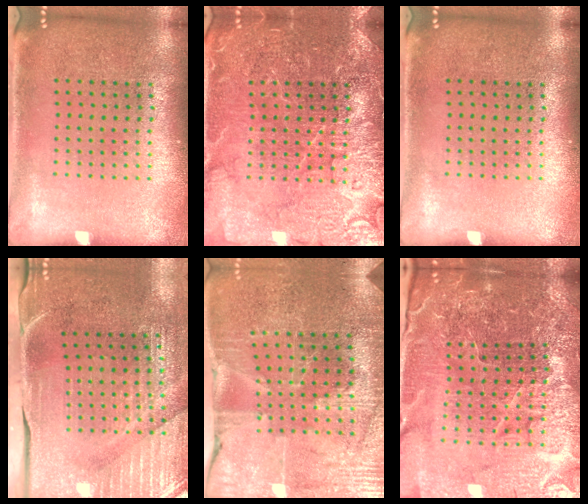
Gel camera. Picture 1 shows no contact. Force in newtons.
{"total": 4.3, "press": 4.3, "slide": 0.6}
{"total": 0.0}
{"total": 4.4, "press": 4.0, "slide": 1.9}
{"total": 3.2, "press": 3.2, "slide": 0.2}
{"total": 5.5, "press": 5.2, "slide": 1.9}